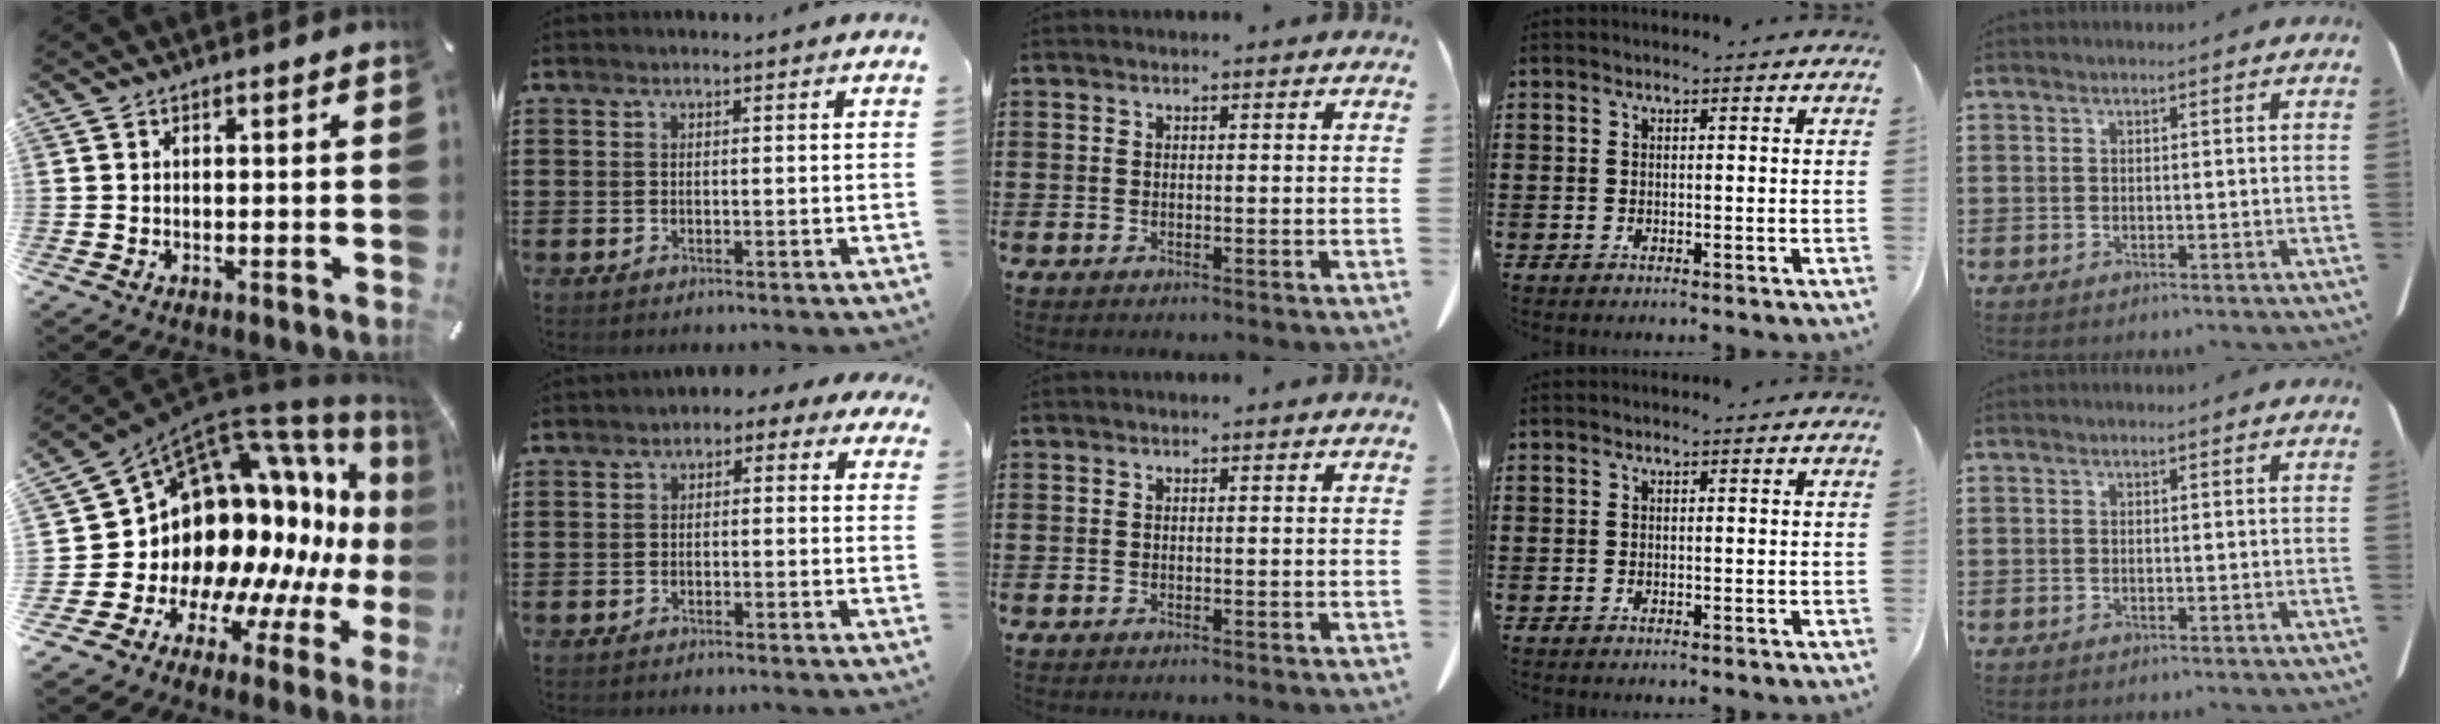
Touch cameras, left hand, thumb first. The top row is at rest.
{"thumb": {"total": 17.9, "force": [3.4, 14.4, 10.0], "torque": [-0.120, -0.115, 0.111]}, "index": {"total": 1.7, "force": [-1.4, 0.7, 0.6], "torque": [-0.015, 0.008, -0.032]}}